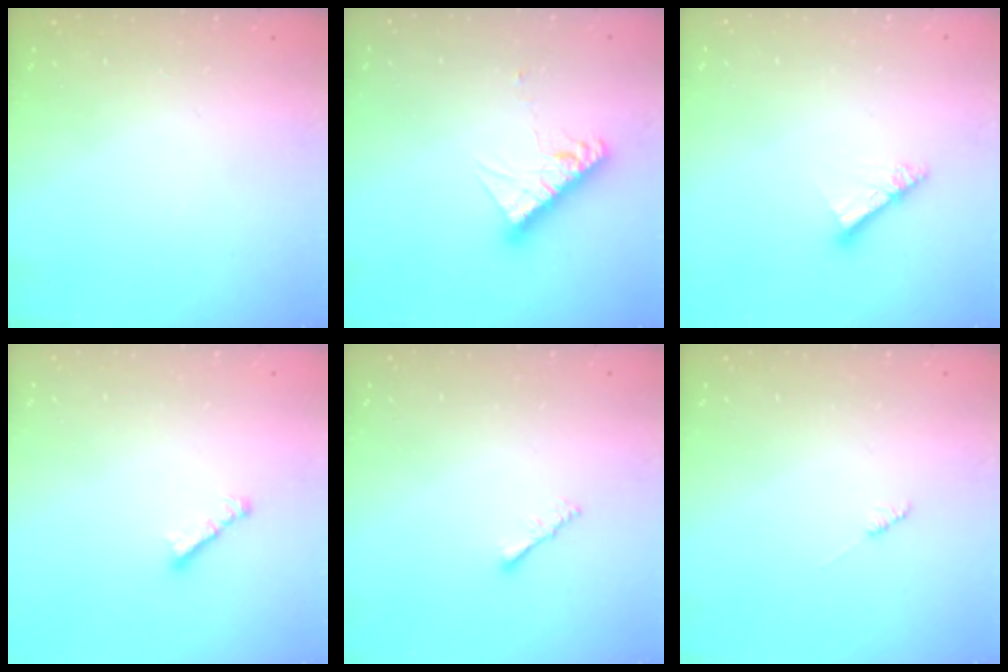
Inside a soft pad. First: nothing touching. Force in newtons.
{"total": 9.5, "press": 9.4, "slide": 0.8}
{"total": 5.2, "press": 5.2, "slide": 0.1}
{"total": 2.4, "press": 2.4, "slide": 0.1}
{"total": 1.6, "press": 1.5, "slide": 0.5}
{"total": 1.4, "press": 1.4, "slide": 0.2}